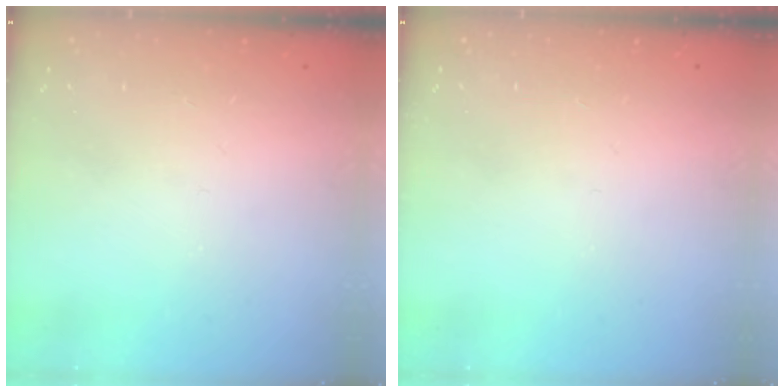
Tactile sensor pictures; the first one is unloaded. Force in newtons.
{"total": 0.0}